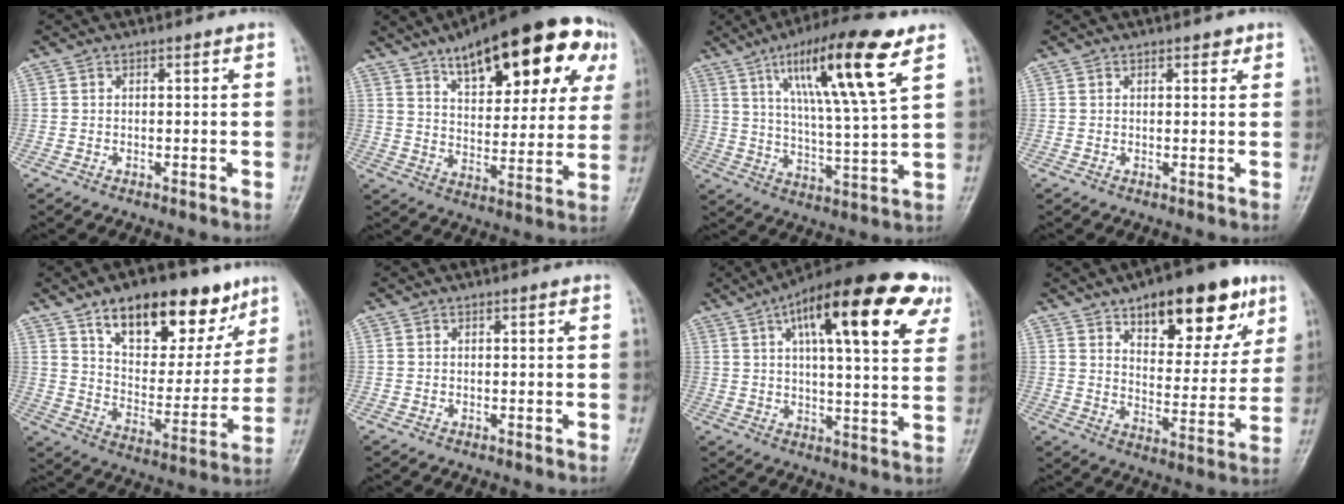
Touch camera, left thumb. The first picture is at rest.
{"total": 25.4, "force": [13.0, 10.3, 19.2], "torque": [-0.229, -0.013, 0.188]}
{"total": 18.2, "force": [8.8, 2.7, 15.7], "torque": [-0.260, -0.030, 0.149]}
{"total": 1.6, "force": [1.0, 0.9, 0.9], "torque": [0.000, -0.003, 0.010]}
{"total": 22.1, "force": [13.0, 11.0, 14.0], "torque": [-0.155, -0.043, 0.208]}
{"total": 0.0}
{"total": 22.9, "force": [10.4, 7.3, 19.1], "torque": [-0.263, 0.002, 0.146]}
{"total": 19.6, "force": [11.0, 8.8, 13.6], "torque": [-0.135, -0.044, 0.161]}